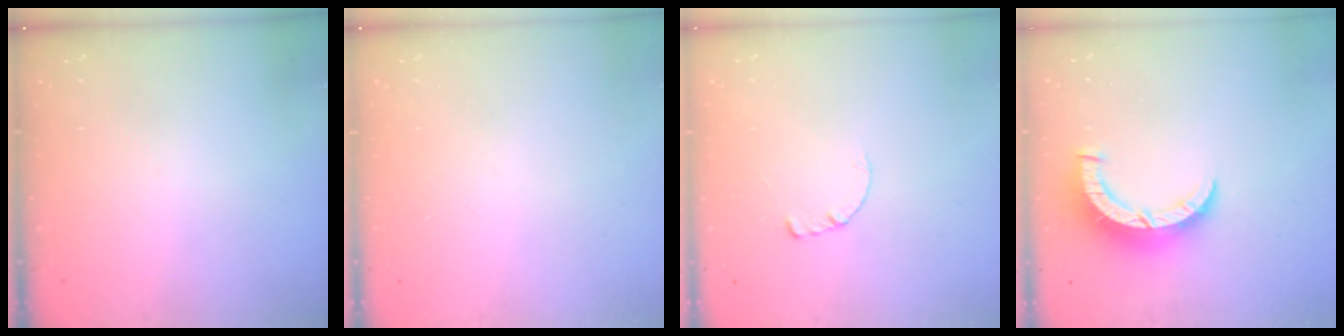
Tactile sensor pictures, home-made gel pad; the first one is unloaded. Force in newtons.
{"total": 0.0}
{"total": 0.7, "press": 0.7, "slide": 0.2}
{"total": 8.4, "press": 8.4, "slide": 0.3}